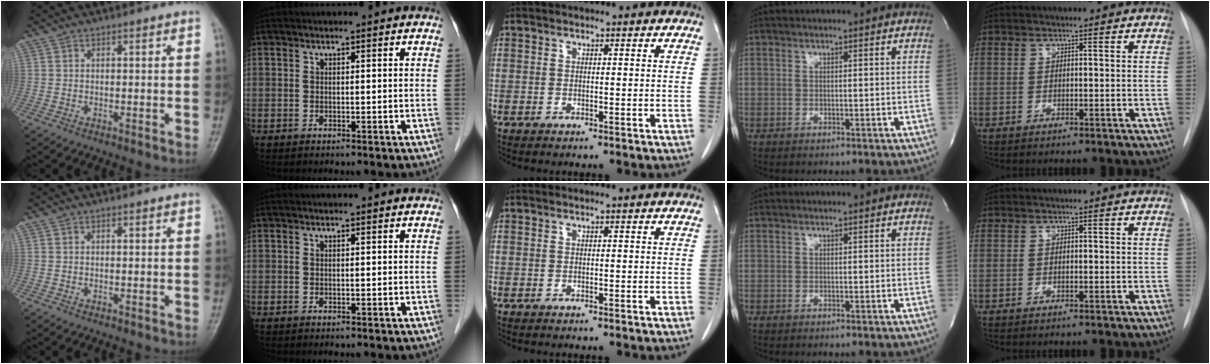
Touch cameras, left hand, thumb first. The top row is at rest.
{}